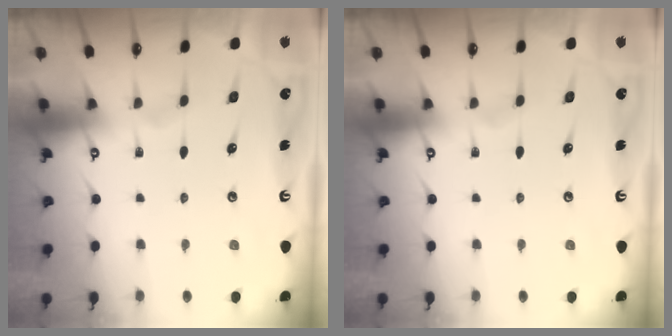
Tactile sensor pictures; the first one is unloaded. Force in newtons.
{"total": 0.0}